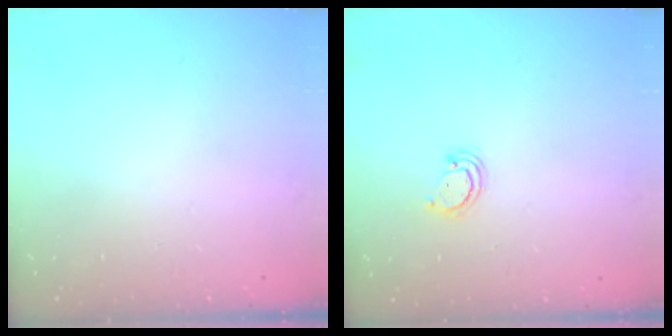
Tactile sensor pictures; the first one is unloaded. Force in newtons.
{"total": 2.3, "press": 2.3, "slide": 0.3}